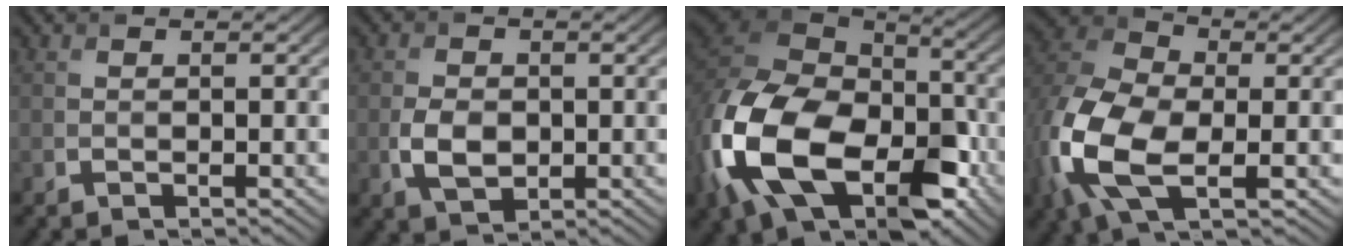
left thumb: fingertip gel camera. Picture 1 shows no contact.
{"total": 4.1, "force": [-0.5, 2.9, 2.8], "torque": [-0.064, -0.007, -0.010]}
{"total": 20.1, "force": [-7.6, 12.8, 13.4], "torque": [-0.327, -0.045, -0.130]}
{"total": 14.8, "force": [-4.0, 8.7, 11.2], "torque": [-0.297, -0.024, -0.082]}